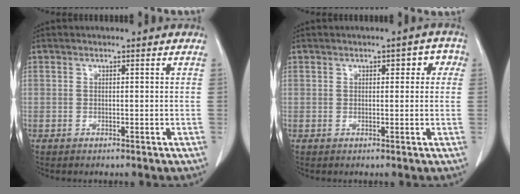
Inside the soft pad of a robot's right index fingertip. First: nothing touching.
{"total": 3.8, "force": [1.0, 1.9, 3.2], "torque": [-0.040, 0.031, 0.012]}